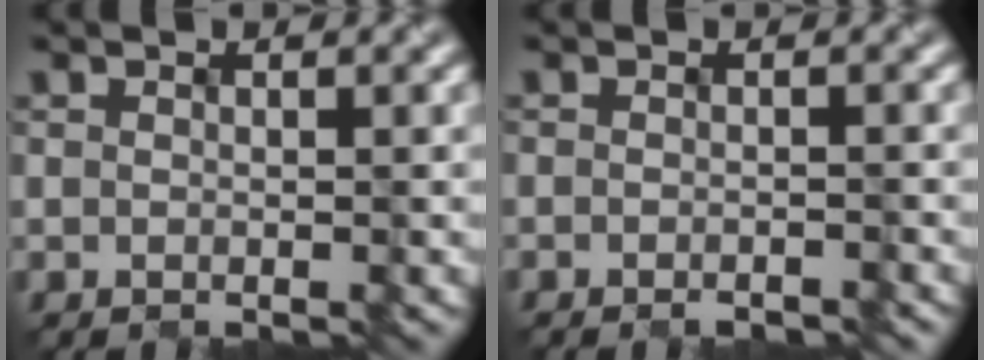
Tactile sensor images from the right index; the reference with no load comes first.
{"total": 0.8, "force": [-0.7, 0.0, 0.4], "torque": [-0.004, -0.002, -0.014]}